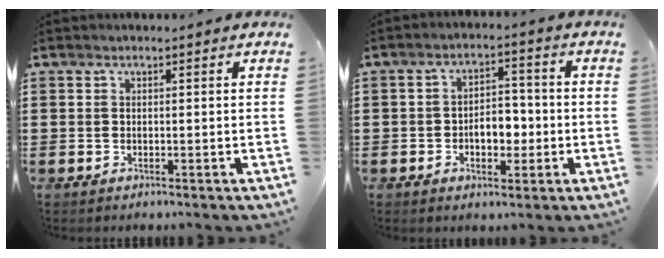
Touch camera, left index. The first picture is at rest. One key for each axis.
{"total": 5.3, "fx": -1.2, "fy": 3.0, "fz": 4.1, "tx": -0.062, "ty": 0.003, "tz": -0.029}